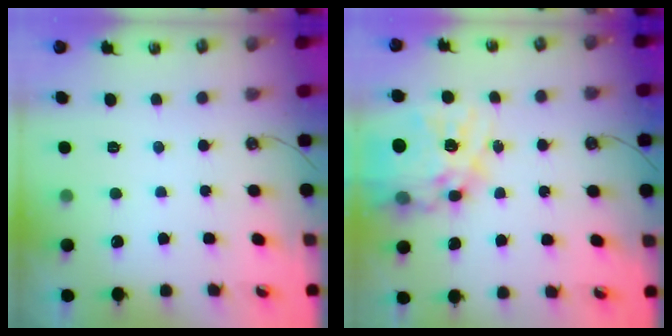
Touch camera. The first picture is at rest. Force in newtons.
{"total": 20.5, "press": 20.4, "slide": 1.7}